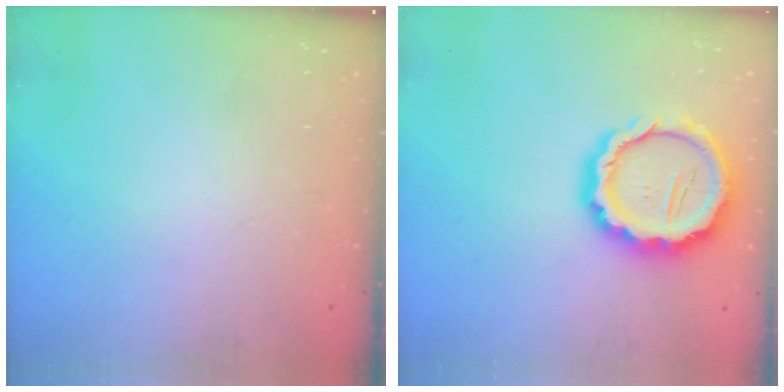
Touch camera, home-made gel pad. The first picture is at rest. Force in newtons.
{"total": 15.8, "press": 15.5, "slide": 3.2}